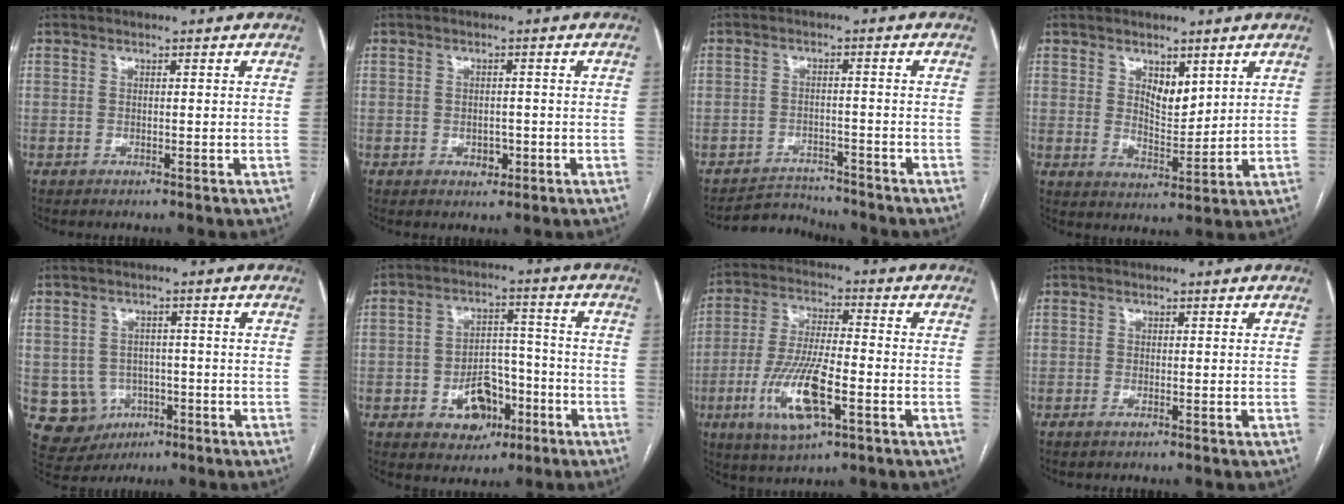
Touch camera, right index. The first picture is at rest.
{"total": 2.3, "force": [-0.7, 1.6, 1.4], "torque": [-0.019, 0.002, -0.004]}
{"total": 4.7, "force": [-4.5, 0.7, -1.0], "torque": [0.019, 0.000, -0.073]}
{"total": 5.0, "force": [2.6, 2.4, 3.5], "torque": [-0.059, -0.008, 0.051]}
{"total": 7.5, "force": [-1.8, 7.2, 1.4], "torque": [-0.032, 0.013, -0.010]}
{"total": 9.2, "force": [-3.7, 6.4, 5.5], "torque": [-0.085, 0.023, -0.050]}
{"total": 12.7, "force": [-4.6, 3.0, 11.4], "torque": [-0.235, -0.012, -0.080]}
{"total": 0.7, "force": [-0.5, 0.1, 0.5], "torque": [-0.009, -0.001, -0.008]}